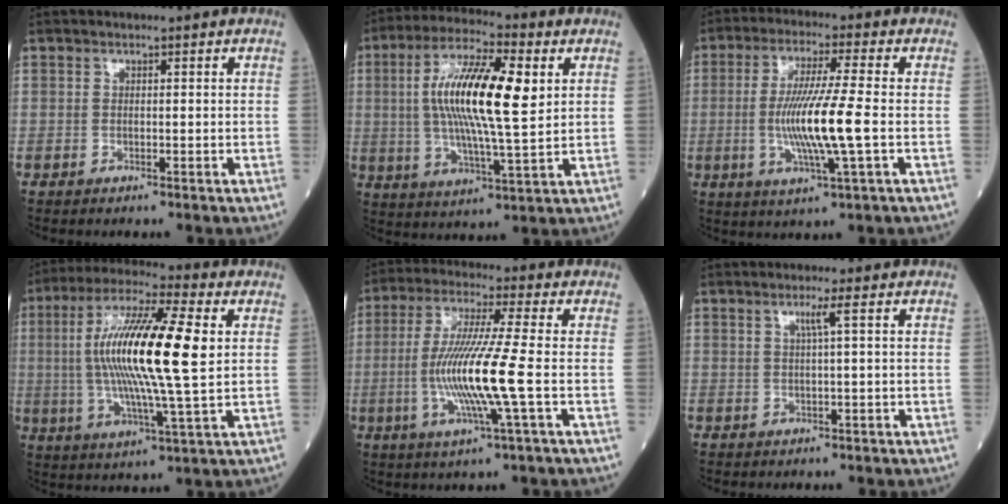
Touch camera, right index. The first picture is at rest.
{"total": 15.5, "force": [2.8, 2.8, 15.0], "torque": [-0.288, 0.015, 0.045]}
{"total": 10.8, "force": [-1.5, -0.3, 10.7], "torque": [-0.215, -0.008, -0.031]}
{"total": 18.1, "force": [2.1, 1.6, 17.9], "torque": [-0.351, 0.009, 0.028]}
{"total": 12.1, "force": [-2.2, -0.8, 11.9], "torque": [-0.245, -0.012, -0.049]}
{"total": 2.0, "force": [0.6, -0.6, 1.8], "torque": [-0.037, -0.001, 0.013]}